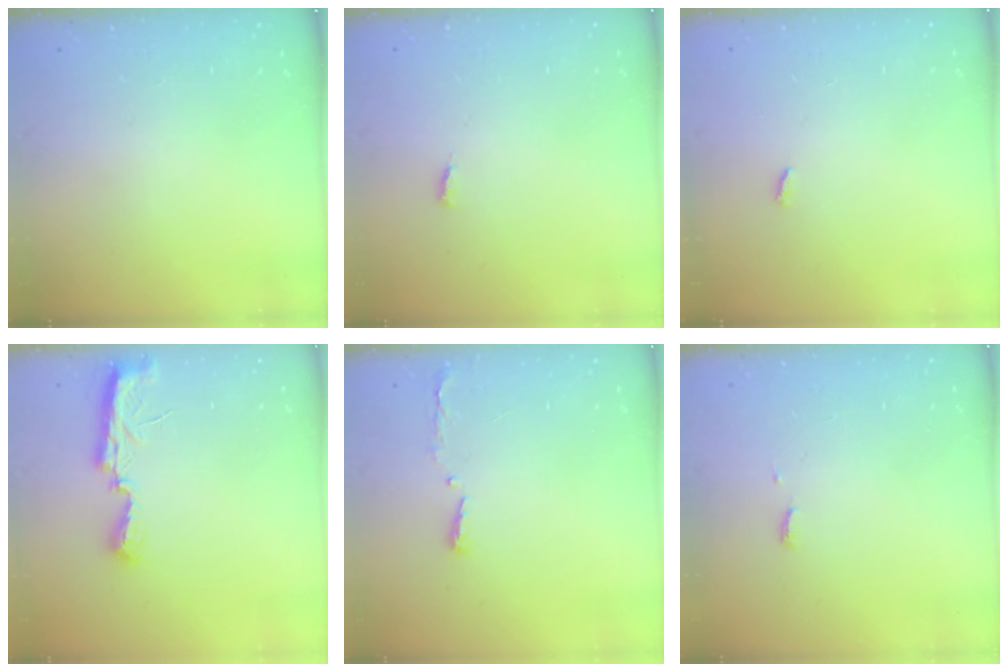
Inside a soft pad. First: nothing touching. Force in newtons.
{"total": 2.6, "press": 2.6, "slide": 0.3}
{"total": 2.3, "press": 2.3, "slide": 0.2}
{"total": 7.0, "press": 7.0, "slide": 0.6}
{"total": 3.7, "press": 3.7, "slide": 0.6}
{"total": 3.9, "press": 3.9, "slide": 0.5}